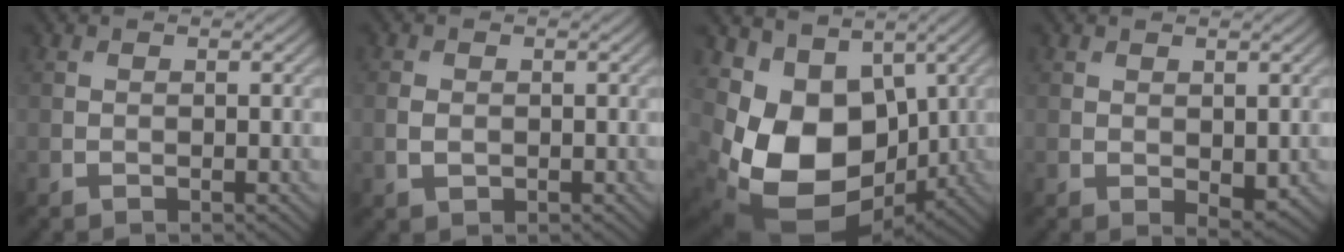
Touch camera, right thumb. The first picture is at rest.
{"total": 1.9, "force": [-0.3, 1.3, 1.3], "torque": [-0.032, -0.003, -0.006]}
{"total": 12.2, "force": [0.4, 9.2, 8.1], "torque": [-0.186, -0.038, 0.012]}
{"total": 2.0, "force": [0.3, 1.2, 1.6], "torque": [-0.027, -0.010, 0.013]}